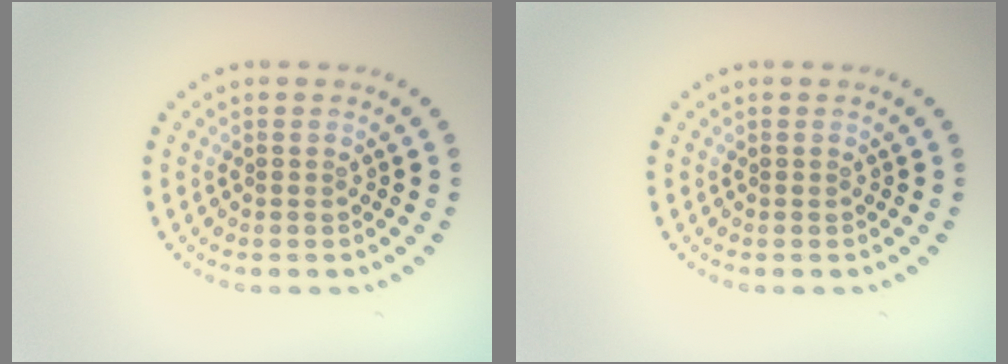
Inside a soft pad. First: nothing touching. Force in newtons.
{"total": 0.0}